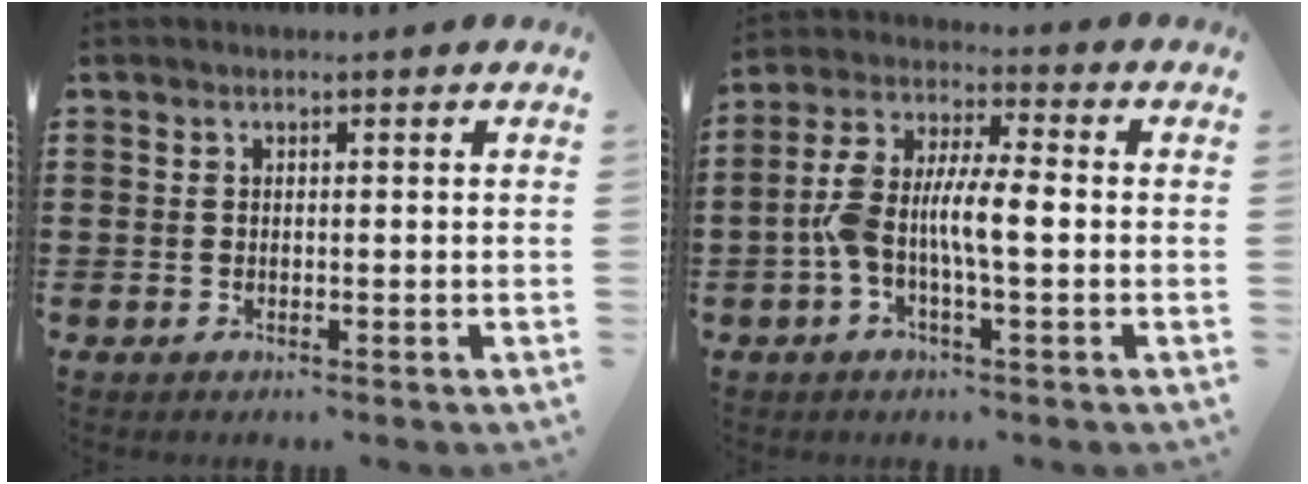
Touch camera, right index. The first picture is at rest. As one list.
[{"total": 8.0, "force": [-1.4, 2.5, 7.5], "torque": [-0.168, -0.004, -0.033]}]